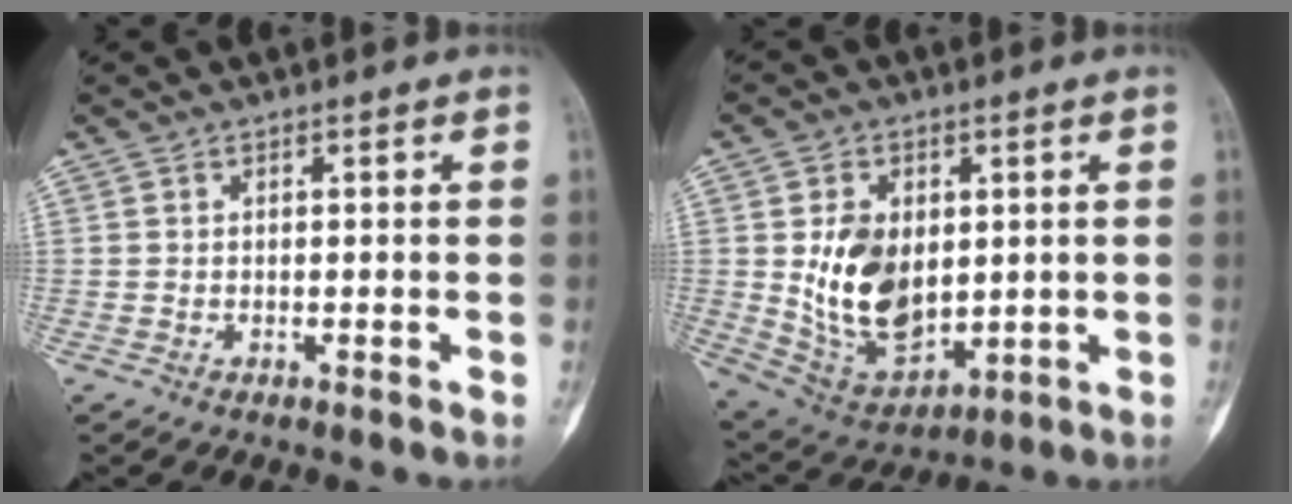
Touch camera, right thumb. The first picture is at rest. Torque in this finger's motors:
{"motor_torque": [1.22, 1.18, 0.74, -0.45, 0.13]}